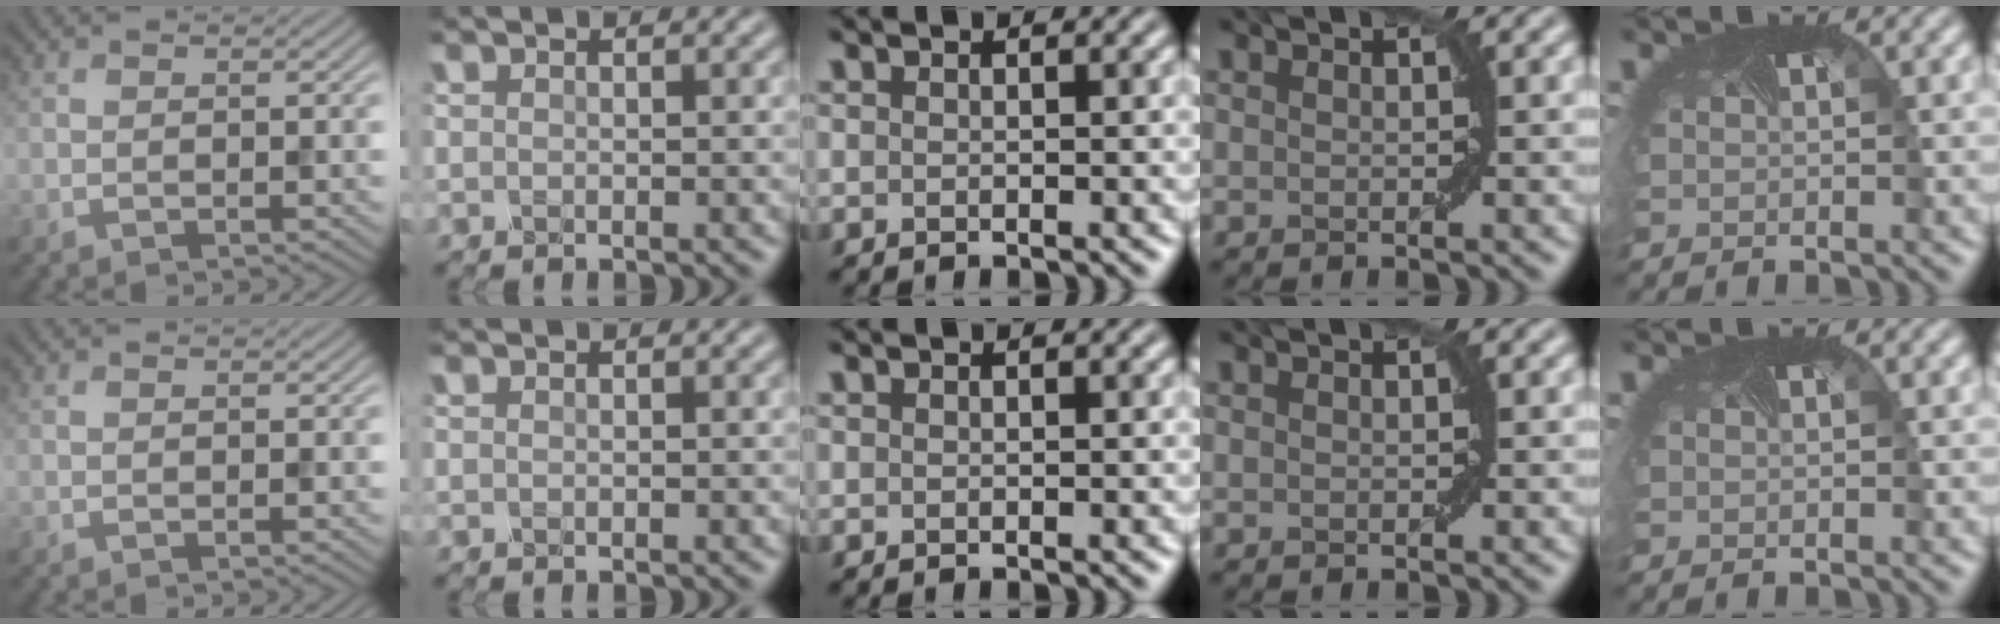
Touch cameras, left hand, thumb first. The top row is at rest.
{}